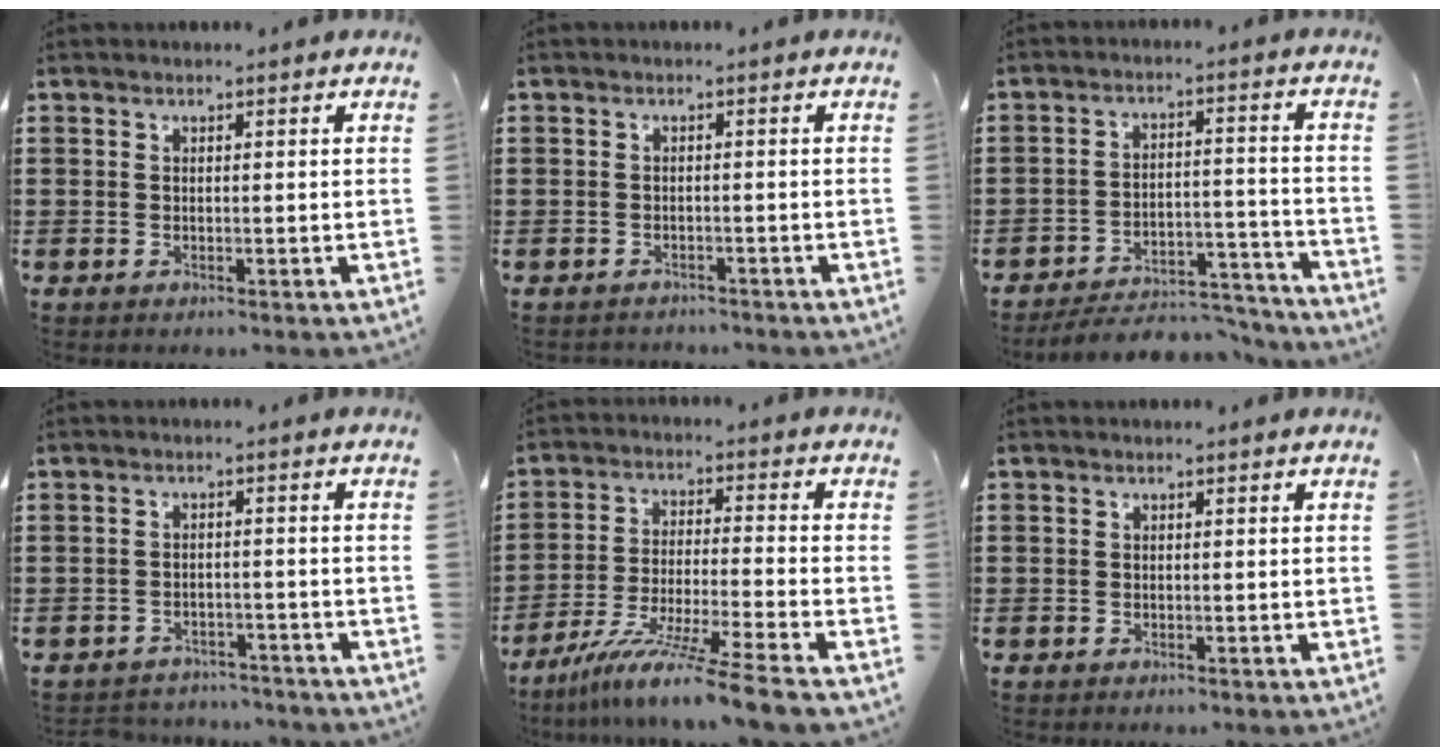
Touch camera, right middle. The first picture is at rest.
{"total": 1.4, "force": [-1.3, 0.4, -0.3], "torque": [0.000, 0.000, -0.031]}
{"total": 5.8, "force": [-5.5, 1.1, 1.5], "torque": [-0.020, 0.012, -0.106]}
{"total": 2.7, "force": [-2.6, 0.4, -0.2], "torque": [-0.005, -0.003, -0.057]}
{"total": 10.1, "force": [-8.5, -1.3, 5.3], "torque": [-0.101, -0.009, -0.171]}
{"total": 0.6, "force": [-0.3, 0.5, 0.0], "torque": [-0.002, 0.001, -0.007]}